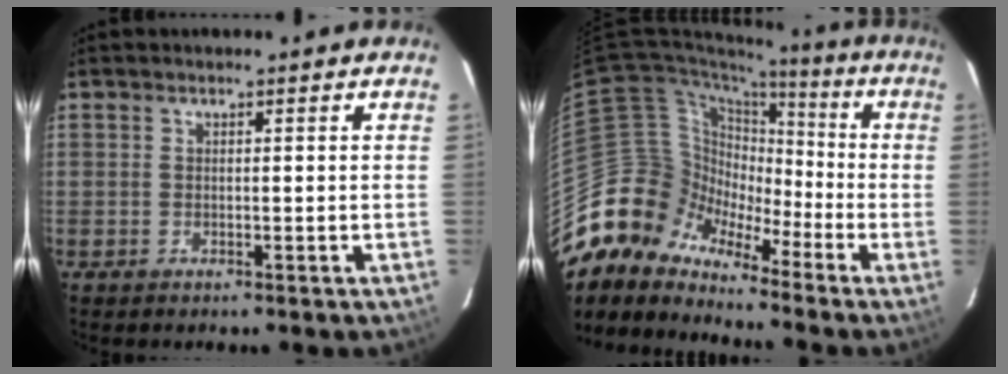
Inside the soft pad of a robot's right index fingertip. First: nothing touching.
{"total": 10.7, "force": [-8.3, 6.8, 0.8], "torque": [-0.029, 0.040, -0.177]}